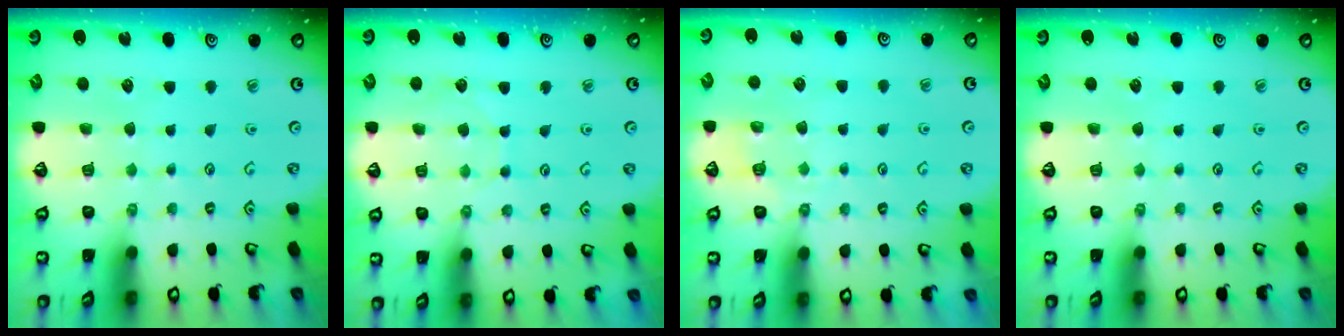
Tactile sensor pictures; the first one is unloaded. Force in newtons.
{"total": 4.4, "press": 4.4, "slide": 0.4}
{"total": 3.0, "press": 2.6, "slide": 1.5}
{"total": 0.0}